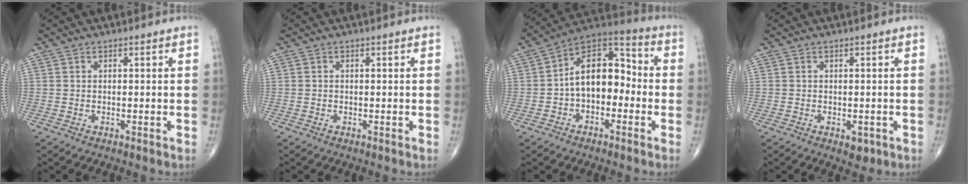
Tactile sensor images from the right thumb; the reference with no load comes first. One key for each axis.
{"total": 0.0}
{"total": 13.4, "fx": -1.5, "fy": 8.5, "fz": 10.3, "tx": -0.129, "ty": 0.048, "tz": -0.042}
{"total": 2.6, "fx": -1.0, "fy": 1.5, "fz": 1.9, "tx": -0.015, "ty": 0.000, "tz": -0.007}